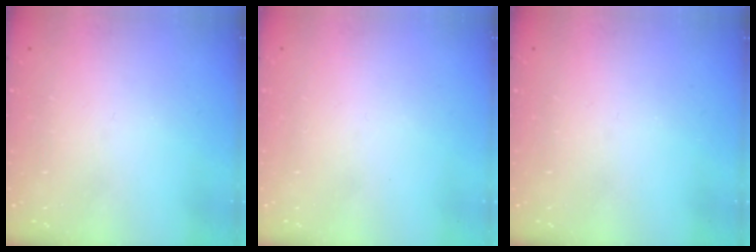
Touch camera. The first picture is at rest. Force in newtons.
{"total": 1.6, "press": 1.6, "slide": 0.1}
{"total": 0.0}